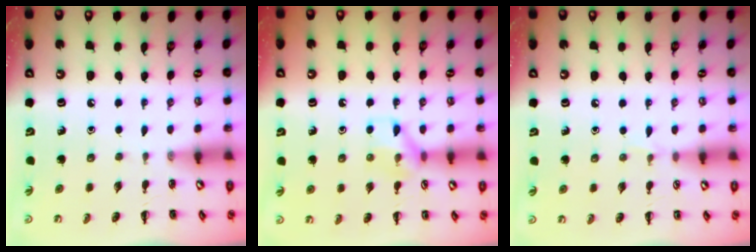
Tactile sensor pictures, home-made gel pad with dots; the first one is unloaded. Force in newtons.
{"total": 8.7, "press": 8.7, "slide": 0.5}
{"total": 3.4, "press": 3.2, "slide": 1.3}